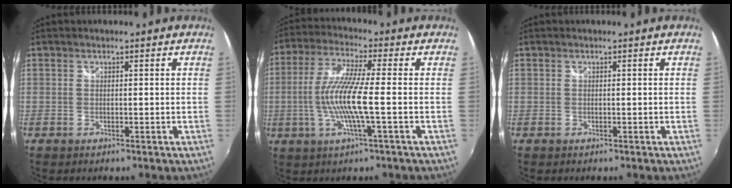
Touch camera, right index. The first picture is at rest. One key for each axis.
{"total": 10.7, "fx": -1.9, "fy": 0.1, "fz": 10.6, "tx": -0.213, "ty": -0.004, "tz": -0.034}
{"total": 0.0}